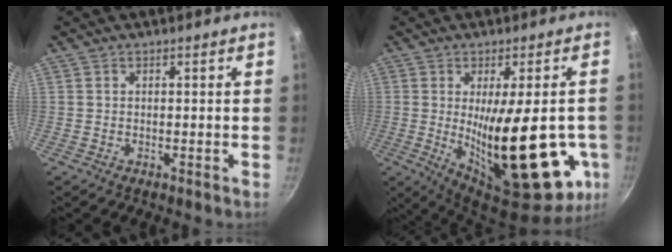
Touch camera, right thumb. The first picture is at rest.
{"total": 26.0, "force": [-4.0, 9.5, 23.9], "torque": [-0.327, -0.034, -0.033]}